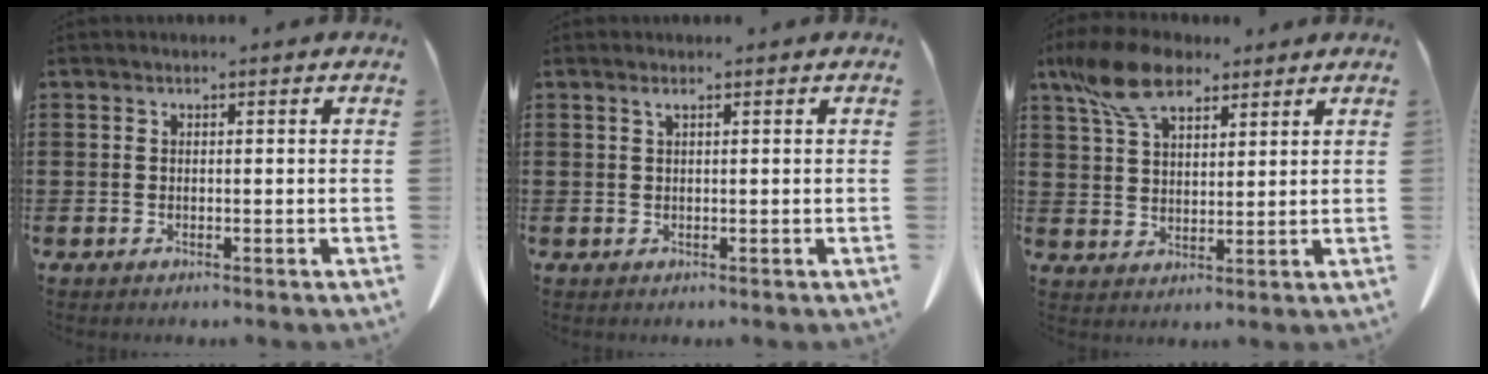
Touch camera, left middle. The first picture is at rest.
{"total": 0.8, "force": [0.4, 0.0, 0.7], "torque": [-0.015, -0.001, 0.009]}
{"total": 9.7, "force": [6.6, 4.4, 5.5], "torque": [-0.135, -0.006, 0.125]}